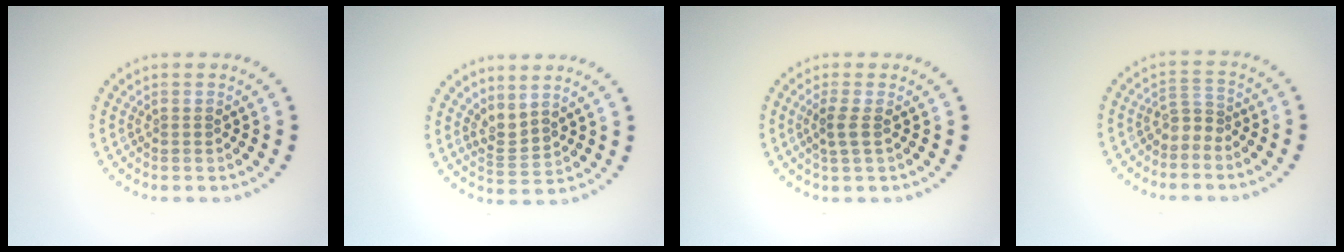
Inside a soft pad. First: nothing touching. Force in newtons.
{"total": 2.2, "press": 1.5, "slide": 1.6}
{"total": 1.5, "press": 1.3, "slide": 0.8}
{"total": 1.8, "press": 1.1, "slide": 1.4}